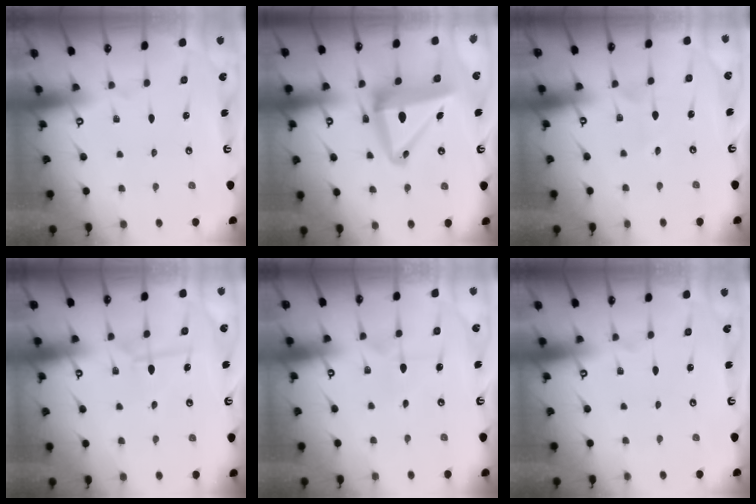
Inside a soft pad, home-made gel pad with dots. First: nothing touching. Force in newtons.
{"total": 14.9, "press": 14.7, "slide": 2.6}
{"total": 4.2, "press": 4.1, "slide": 0.7}
{"total": 6.5, "press": 6.4, "slide": 1.0}
{"total": 5.9, "press": 5.9, "slide": 0.8}
{"total": 0.0}